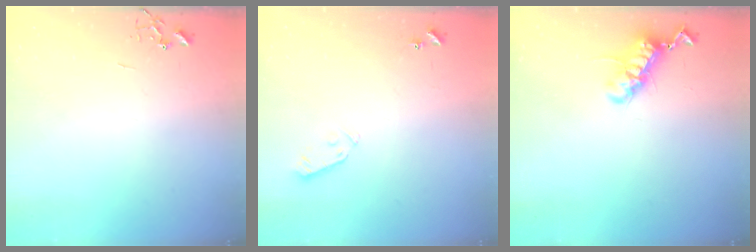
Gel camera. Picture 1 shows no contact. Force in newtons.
{"total": 3.7, "press": 3.6, "slide": 0.9}
{"total": 12.5, "press": 12.5, "slide": 0.9}